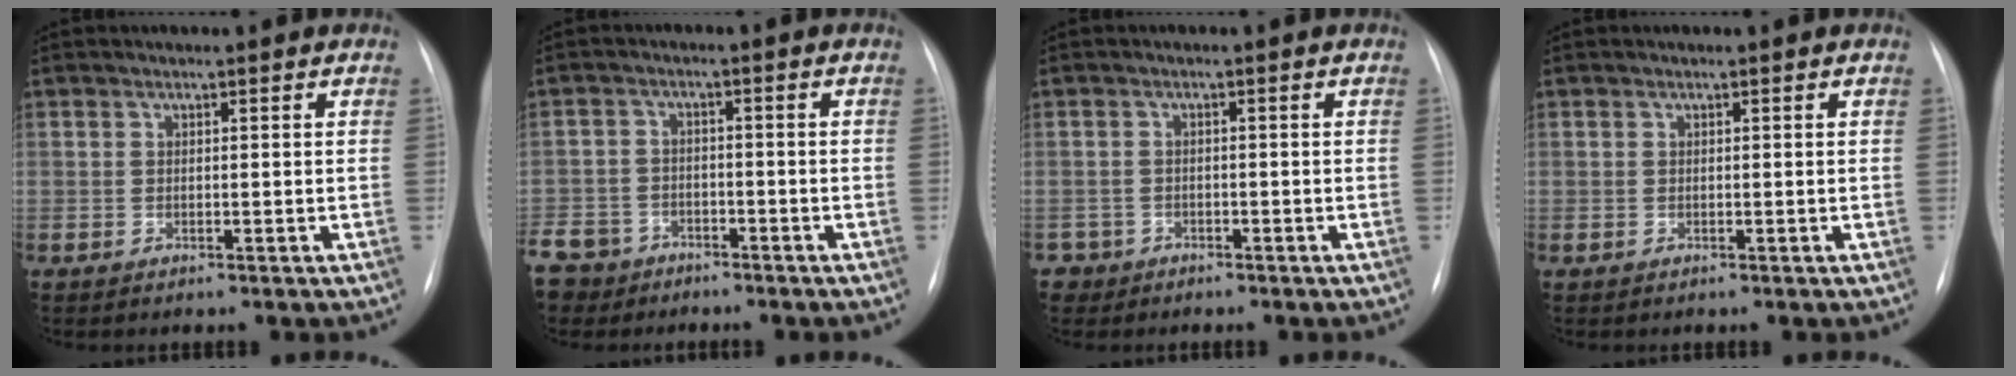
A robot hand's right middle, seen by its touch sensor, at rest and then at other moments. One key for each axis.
{"total": 10.4, "fx": -7.3, "fy": 7.0, "fz": 2.1, "tx": -0.076, "ty": -0.001, "tz": -0.126}
{"total": 2.3, "fx": -1.6, "fy": 1.6, "fz": -0.6, "tx": 0.009, "ty": 0.008, "tz": -0.028}
{"total": 0.0}